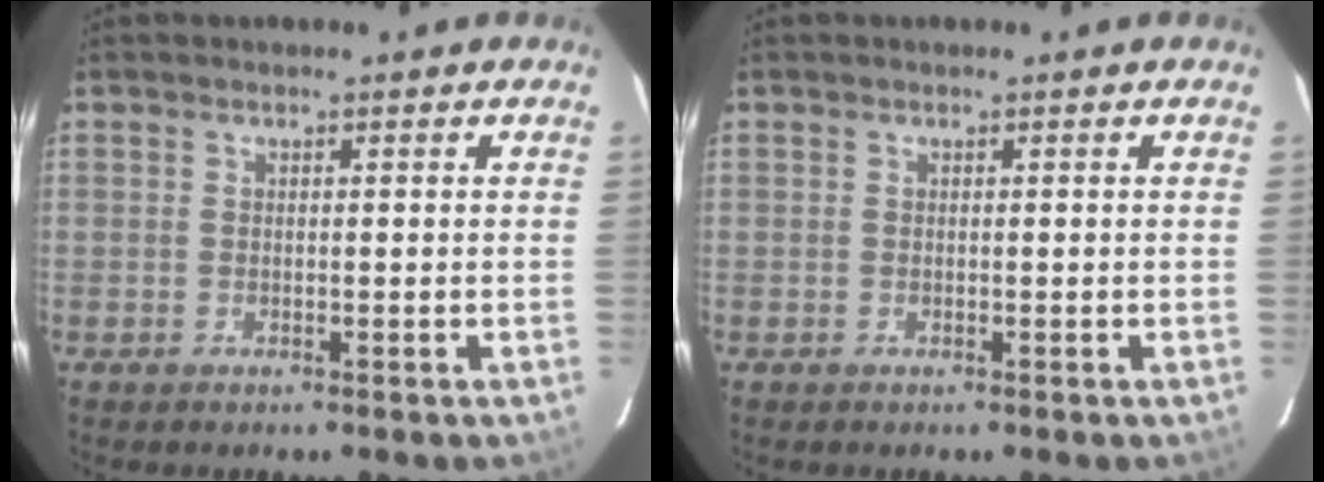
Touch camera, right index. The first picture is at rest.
{"total": 0.0}